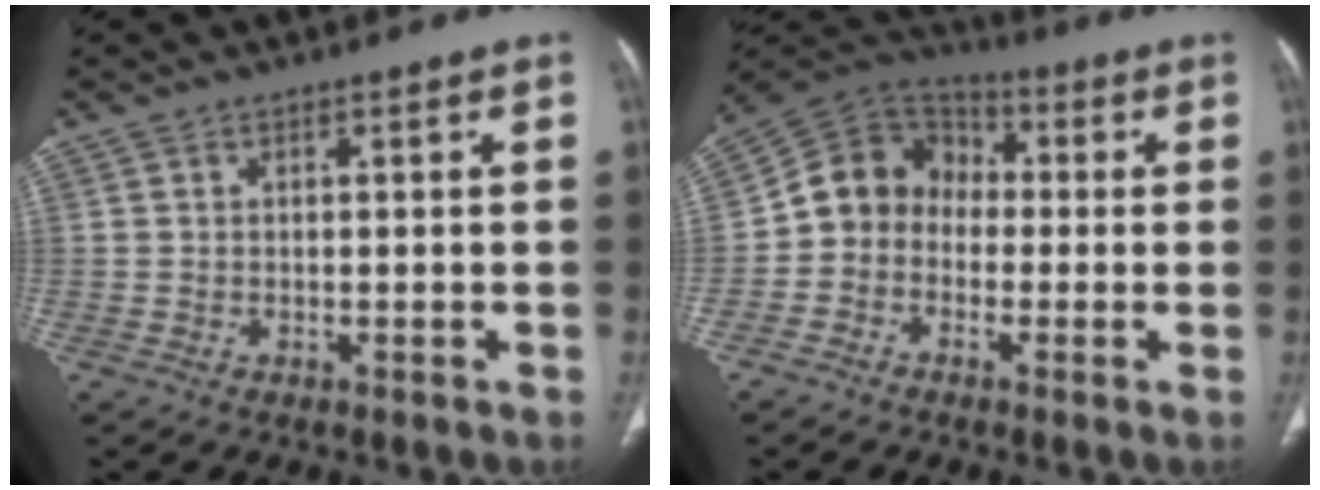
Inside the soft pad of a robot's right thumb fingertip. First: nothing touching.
{"total": 9.9, "force": [-1.1, 8.7, 4.7], "torque": [-0.062, 0.045, -0.039]}